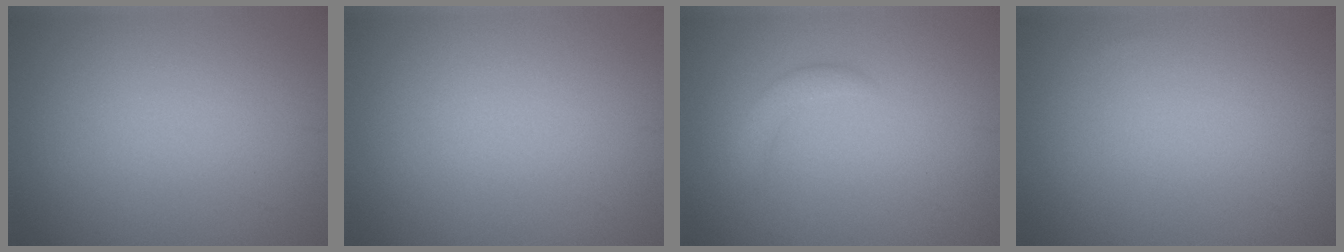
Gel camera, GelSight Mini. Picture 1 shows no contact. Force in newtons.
{"total": 0.0}
{"total": 1.5, "press": 1.5, "slide": 0.1}
{"total": 0.0}